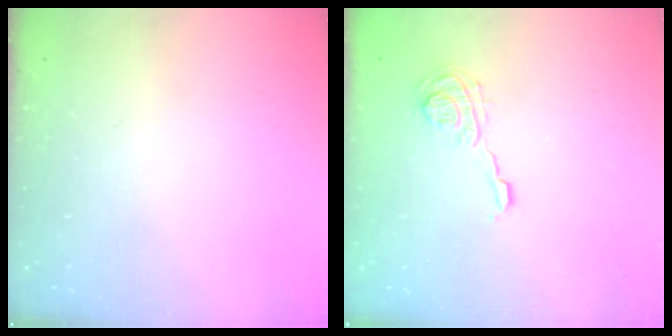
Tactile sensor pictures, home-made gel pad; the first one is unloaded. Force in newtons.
{"total": 11.5, "press": 11.5, "slide": 0.4}